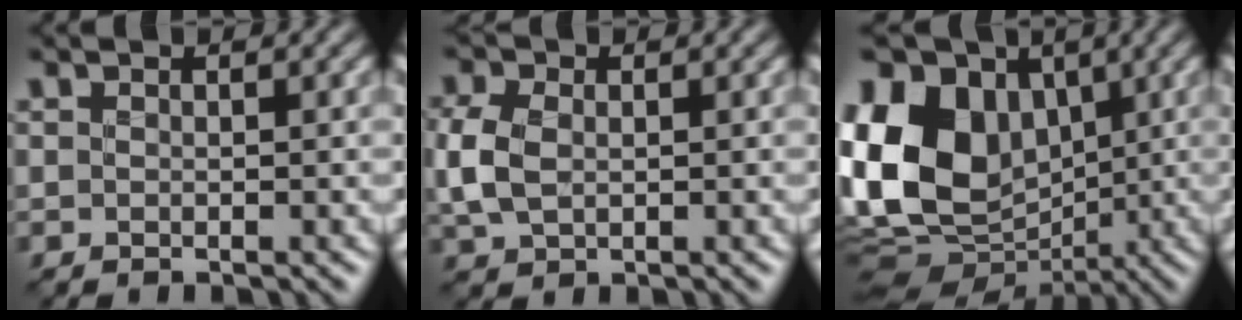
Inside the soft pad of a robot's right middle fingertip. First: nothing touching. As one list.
[{"total": 3.5, "force": [-0.4, 2.5, 2.4], "torque": [-0.061, 0.003, -0.013]}, {"total": 14.4, "force": [1.2, 11.1, 9.1], "torque": [-0.189, 0.012, 0.006]}]